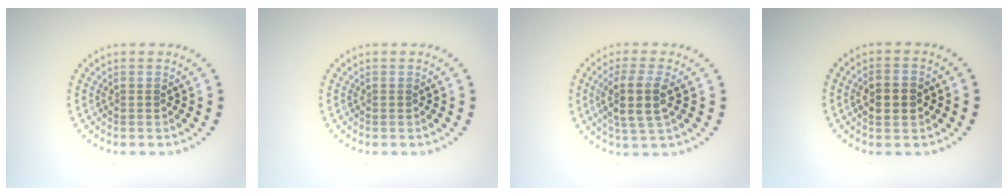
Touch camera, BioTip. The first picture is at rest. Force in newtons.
{"total": 0.0}
{"total": 3.8, "press": 3.2, "slide": 2.0}
{"total": 2.8, "press": 2.8, "slide": 0.2}